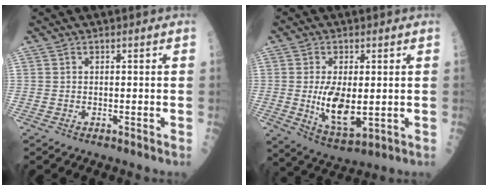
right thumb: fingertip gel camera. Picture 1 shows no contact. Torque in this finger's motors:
{"motor_torque": [1.33, 1.20, 0.93, -0.30, 0.09]}